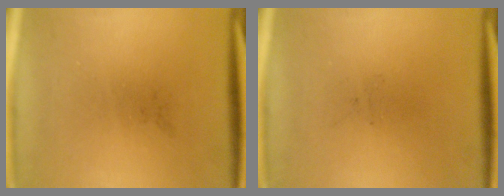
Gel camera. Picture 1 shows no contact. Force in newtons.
{"total": 0.0}